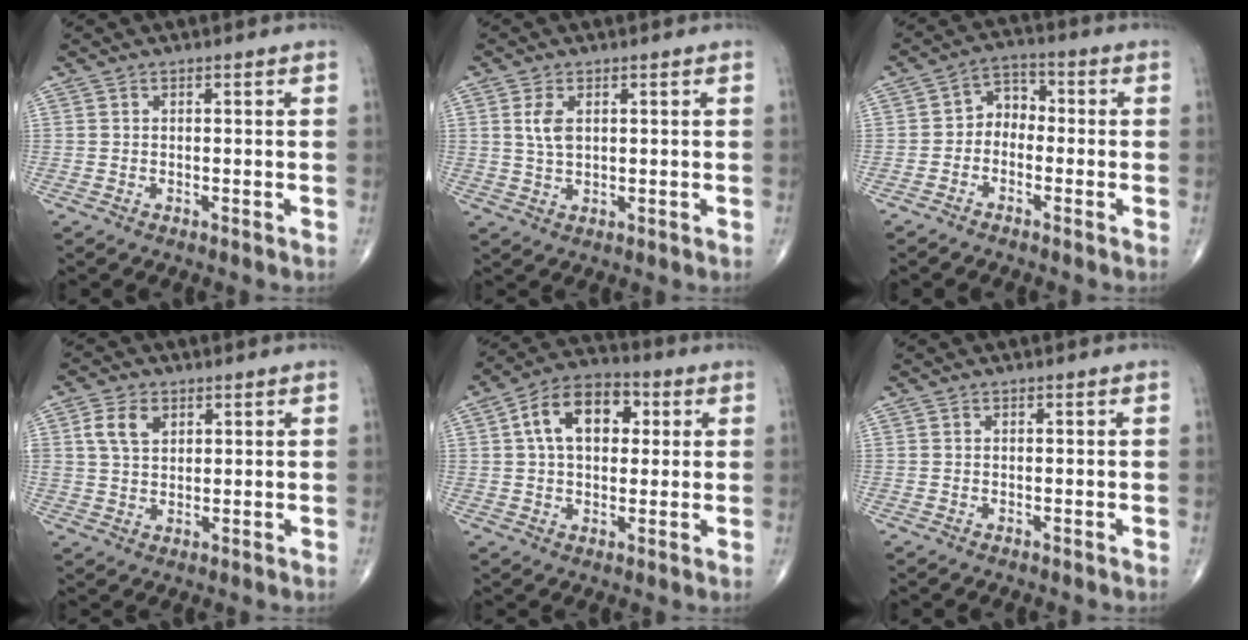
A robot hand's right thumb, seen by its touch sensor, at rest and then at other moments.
{"total": 3.9, "force": [1.1, 2.2, 3.1], "torque": [-0.061, -0.004, 0.023]}
{"total": 4.9, "force": [-1.3, 3.8, 2.9], "torque": [-0.024, 0.029, -0.041]}
{"total": 5.7, "force": [2.3, 3.9, 3.6], "torque": [-0.058, -0.004, 0.042]}
{"total": 12.7, "force": [2.9, 8.1, 9.4], "torque": [-0.134, 0.019, 0.039]}
{"total": 0.0}